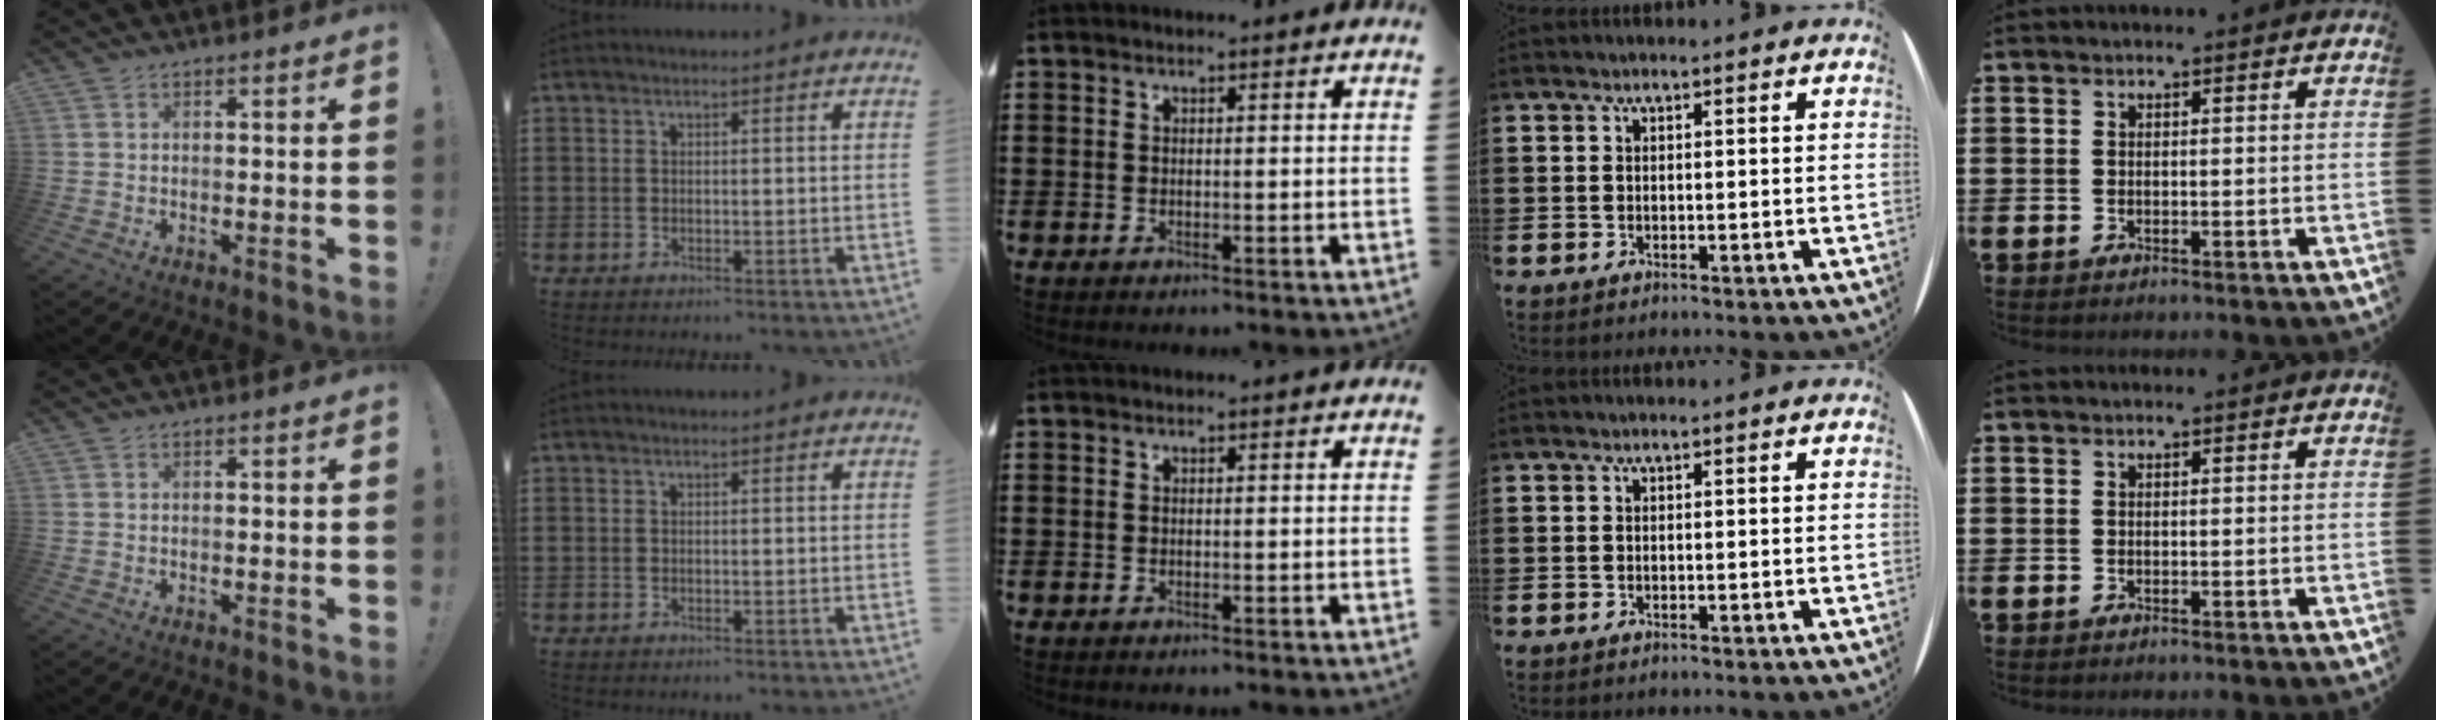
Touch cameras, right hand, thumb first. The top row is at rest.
{}